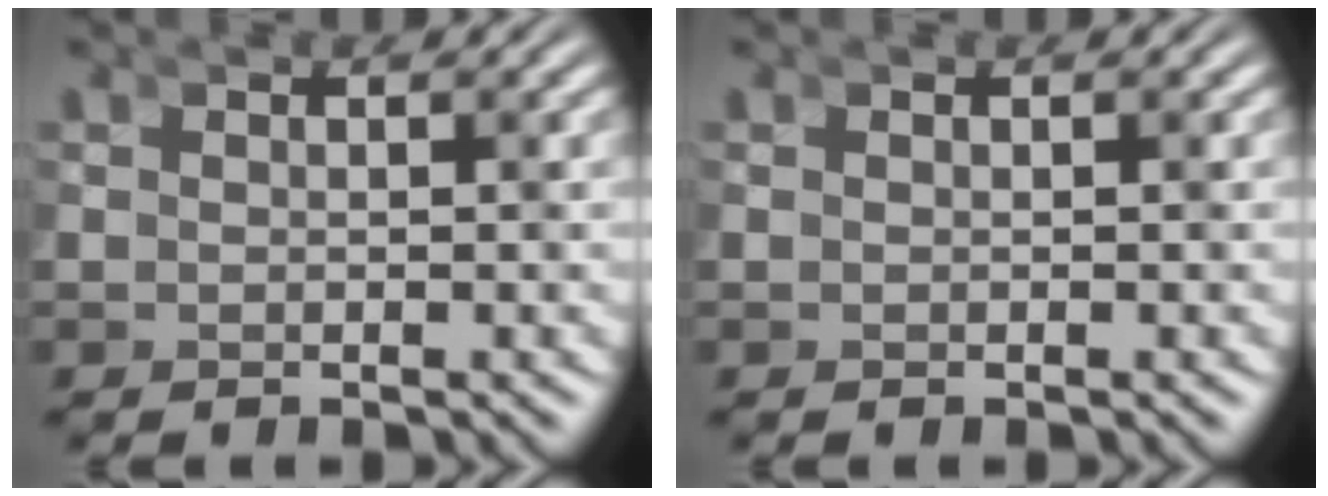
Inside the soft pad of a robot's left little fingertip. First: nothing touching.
{"total": 0.0}